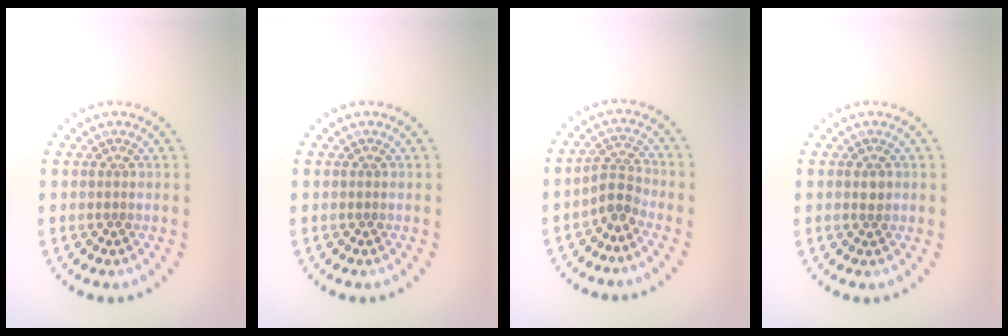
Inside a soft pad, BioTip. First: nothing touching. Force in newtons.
{"total": 0.0}
{"total": 2.3, "press": 1.7, "slide": 1.6}
{"total": 0.9, "press": 0.8, "slide": 0.1}